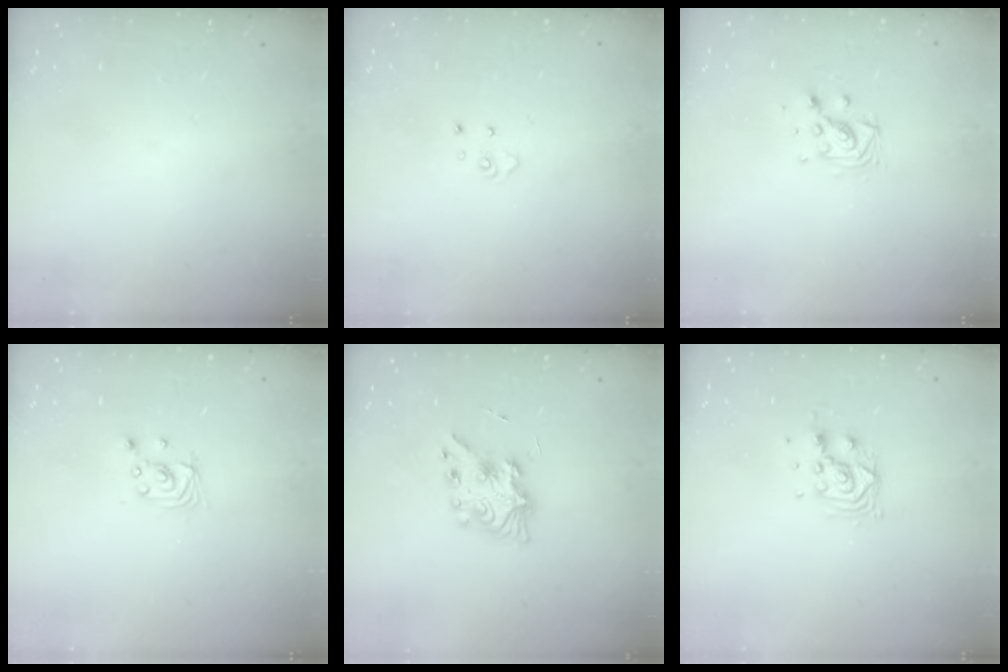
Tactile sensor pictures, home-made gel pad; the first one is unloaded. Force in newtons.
{"total": 3.7, "press": 3.7, "slide": 0.3}
{"total": 7.7, "press": 7.3, "slide": 2.4}
{"total": 2.5, "press": 2.5, "slide": 0.1}
{"total": 8.3, "press": 8.2, "slide": 0.2}
{"total": 7.2, "press": 7.2, "slide": 0.6}